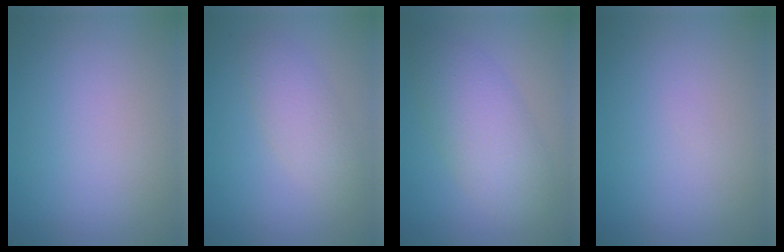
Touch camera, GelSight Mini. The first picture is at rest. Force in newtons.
{"total": 2.8, "press": 2.8, "slide": 0.1}
{"total": 5.5, "press": 5.5, "slide": 0.1}
{"total": 0.0}